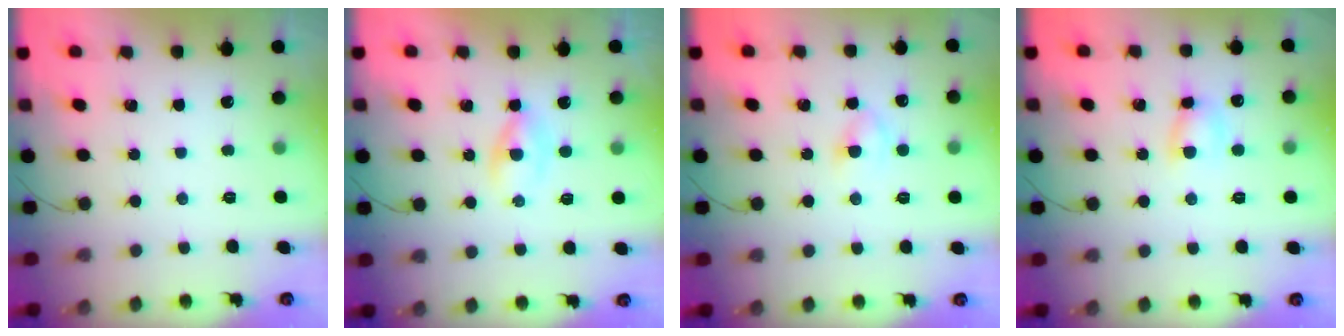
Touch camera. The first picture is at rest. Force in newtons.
{"total": 2.1, "press": 1.7, "slide": 1.2}
{"total": 3.0, "press": 2.7, "slide": 1.2}
{"total": 5.1, "press": 5.0, "slide": 0.7}